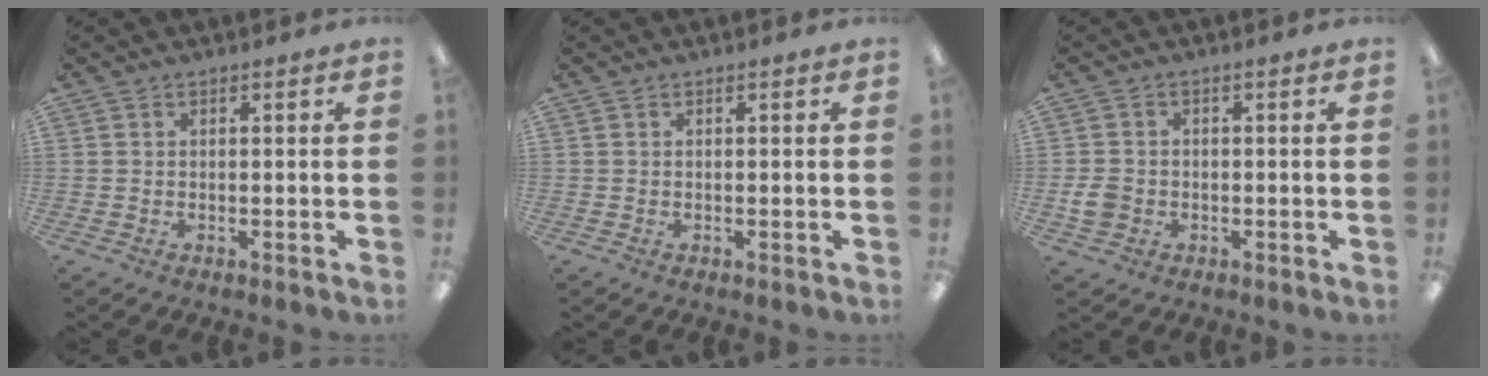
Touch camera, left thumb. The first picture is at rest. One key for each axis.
{"total": 0.0}
{"total": 4.1, "fx": -0.9, "fy": 3.4, "fz": 1.9, "tx": -0.043, "ty": 0.003, "tz": -0.017}